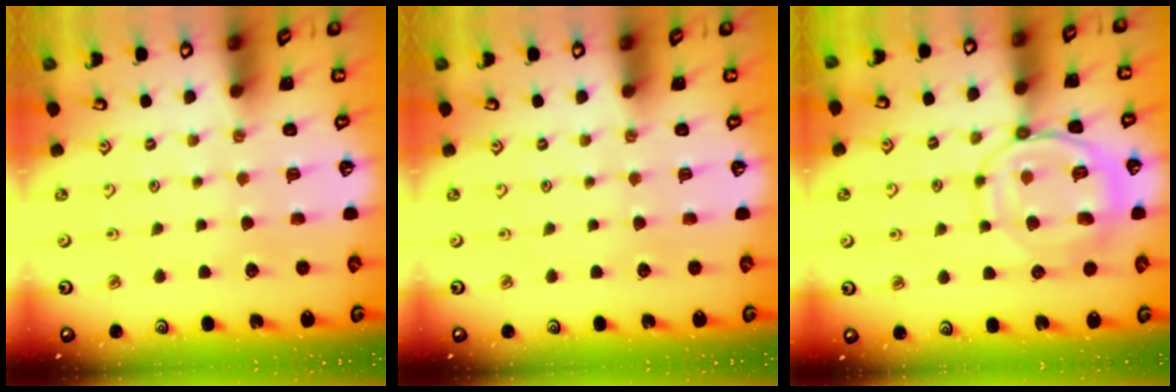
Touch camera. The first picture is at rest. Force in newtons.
{"total": 0.0}
{"total": 11.1, "press": 11.1, "slide": 1.1}